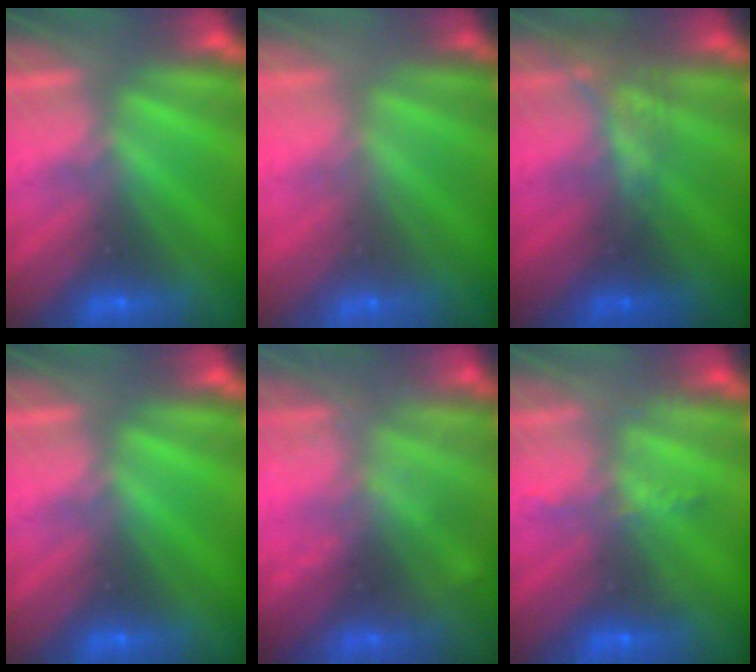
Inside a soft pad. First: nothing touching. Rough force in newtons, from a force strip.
{"total": 9.4}
{"total": 2.1}
{"total": 0.0}
{"total": 1.6}
{"total": 2.3}